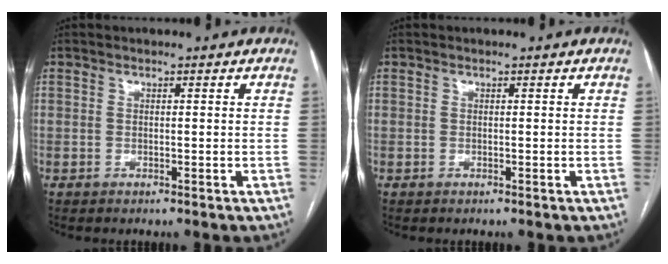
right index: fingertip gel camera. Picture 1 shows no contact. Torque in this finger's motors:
{"motor_torque": [0.00, 0.00, 0.00, 0.00]}